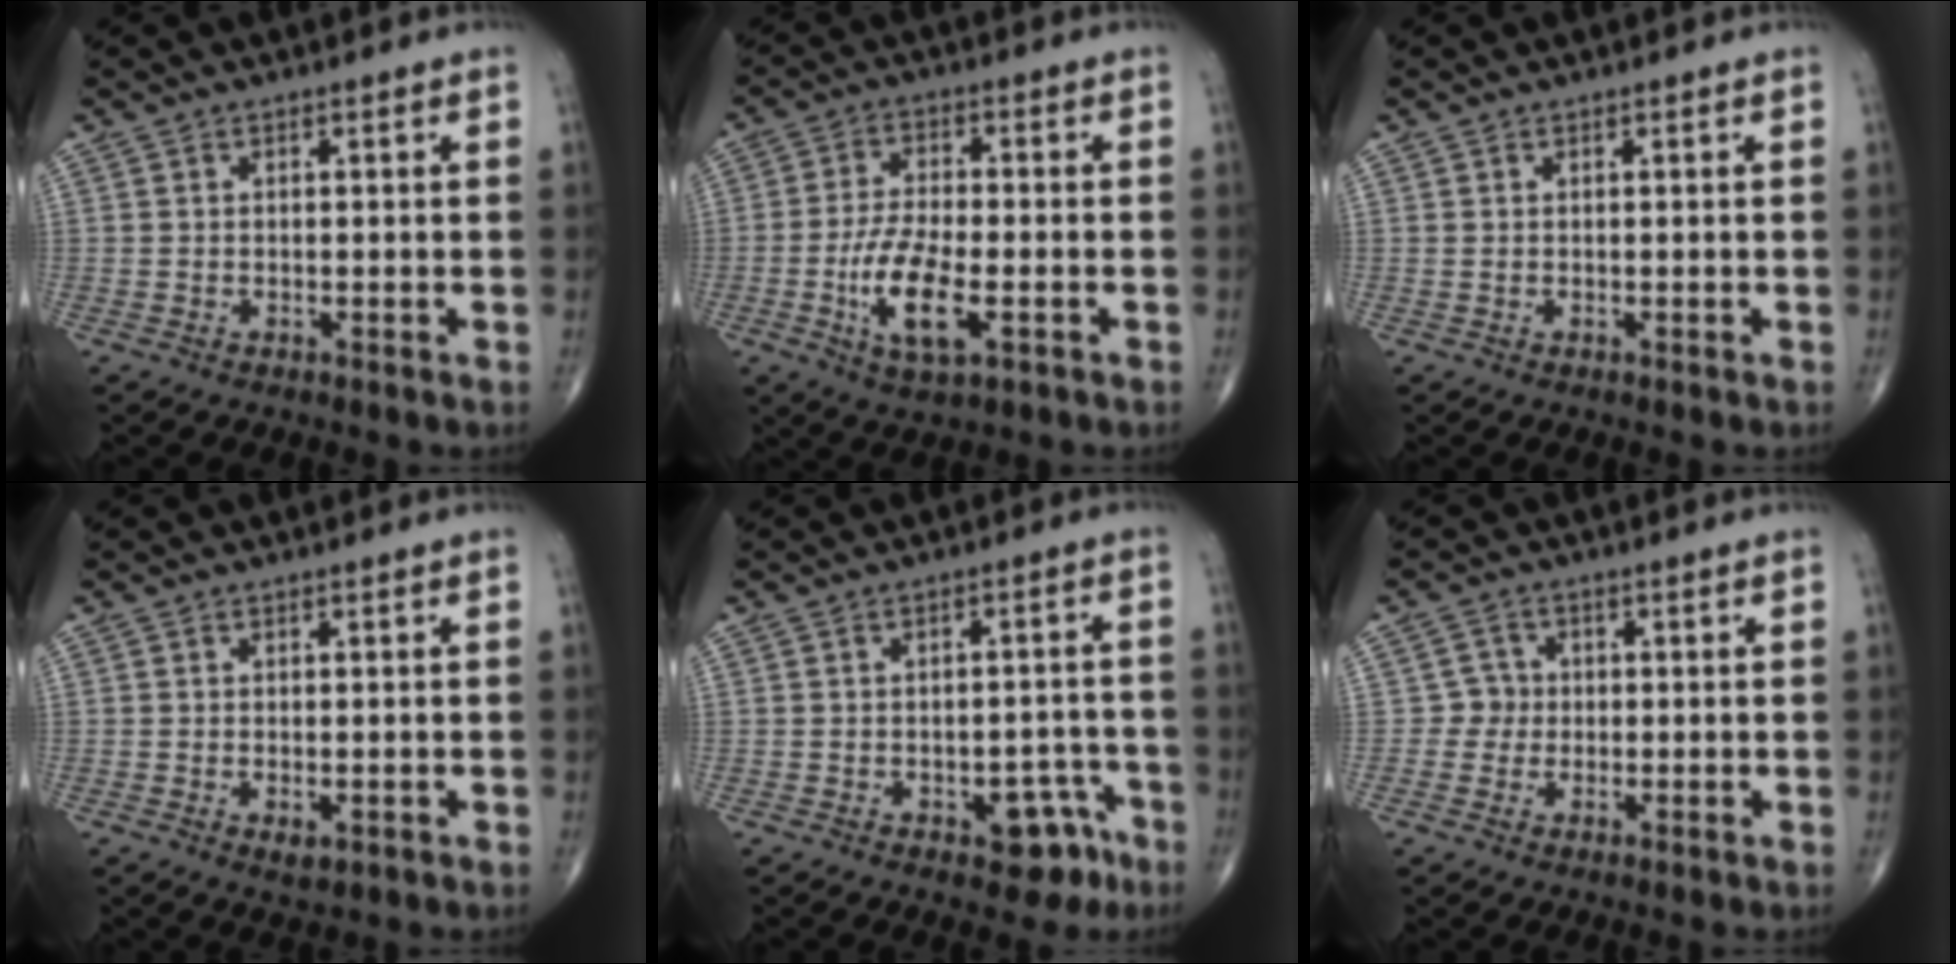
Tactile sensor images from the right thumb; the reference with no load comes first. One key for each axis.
{"total": 11.3, "fx": -3.5, "fy": 4.6, "fz": 9.8, "tx": -0.187, "ty": 0.005, "tz": -0.061}
{"total": 0.0}
{"total": 1.8, "fx": -0.5, "fy": 0.9, "fz": 1.4, "tx": -0.022, "ty": -0.003, "tz": -0.006}
{"total": 6.8, "fx": -3.6, "fy": 3.7, "fz": 4.4, "tx": -0.025, "ty": 0.035, "tz": -0.040}
{"total": 3.0, "fx": -0.3, "fy": 2.9, "fz": 0.3, "tx": 0.019, "ty": 0.010, "tz": -0.013}